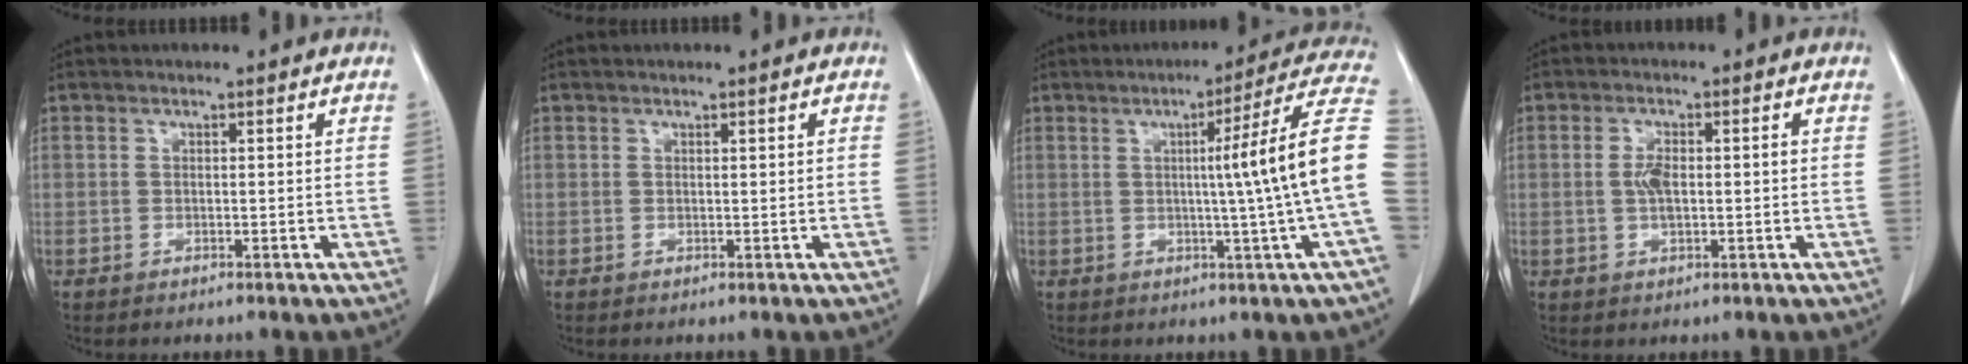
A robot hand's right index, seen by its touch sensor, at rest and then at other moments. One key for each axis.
{"total": 0.6, "fx": 0.1, "fy": 0.0, "fz": 0.5, "tx": -0.010, "ty": 0.000, "tz": 0.003}
{"total": 14.2, "fx": -0.1, "fy": -3.1, "fz": 13.9, "tx": -0.172, "ty": 0.004, "tz": -0.006}
{"total": 4.2, "fx": 0.0, "fy": 1.4, "fz": 4.0, "tx": -0.083, "ty": 0.006, "tz": 0.001}